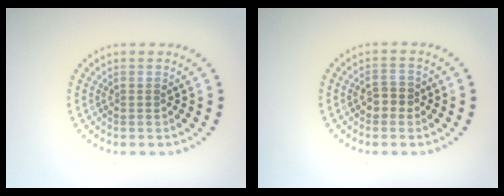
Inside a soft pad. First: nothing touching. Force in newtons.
{"total": 1.8, "press": 1.8, "slide": 0.5}